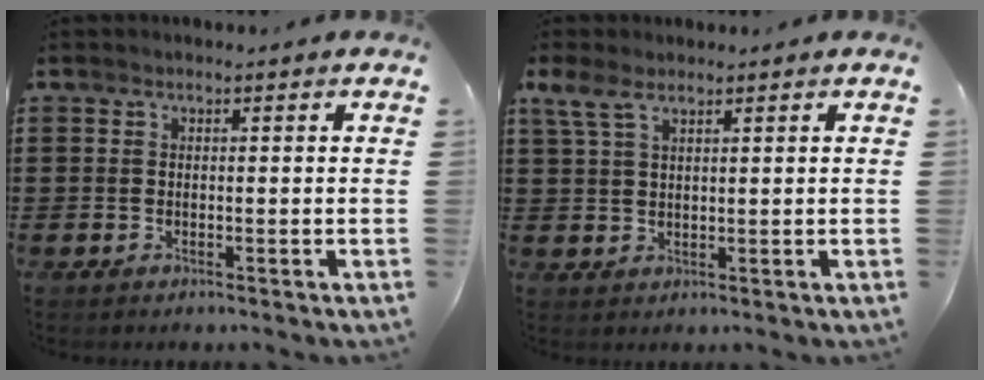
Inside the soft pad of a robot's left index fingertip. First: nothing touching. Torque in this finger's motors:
{"motor_torque": [1.47, -0.67, 0.29, 0.08]}